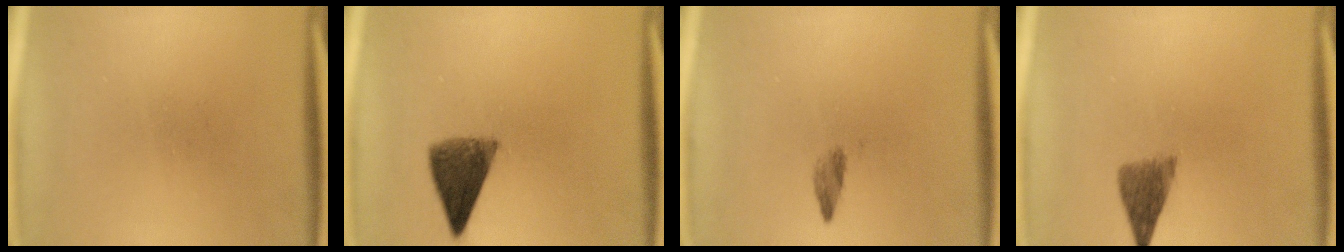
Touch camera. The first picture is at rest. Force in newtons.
{"total": 6.8}
{"total": 1.4}
{"total": 4.1}